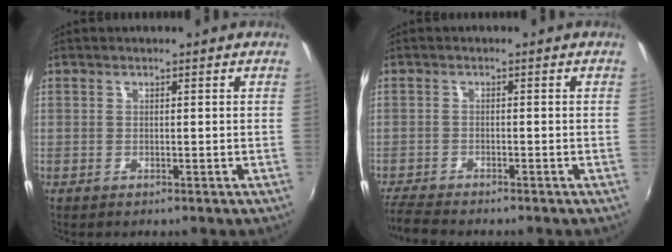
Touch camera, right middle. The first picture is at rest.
{"total": 4.2, "force": [-3.9, 0.1, 1.4], "torque": [-0.043, -0.021, -0.077]}